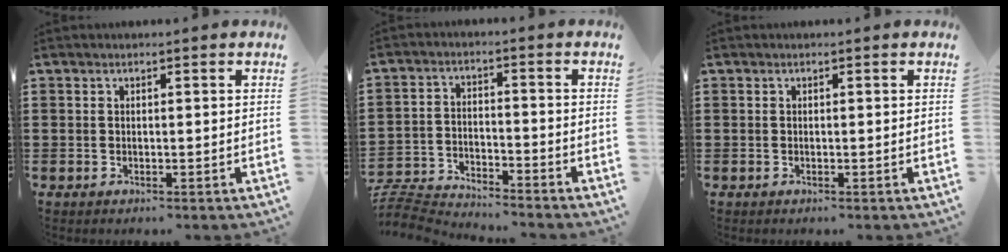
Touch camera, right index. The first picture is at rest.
{"total": 5.6, "force": [-5.6, 0.5, 0.4], "torque": [-0.025, 0.001, -0.117]}
{"total": 0.0}